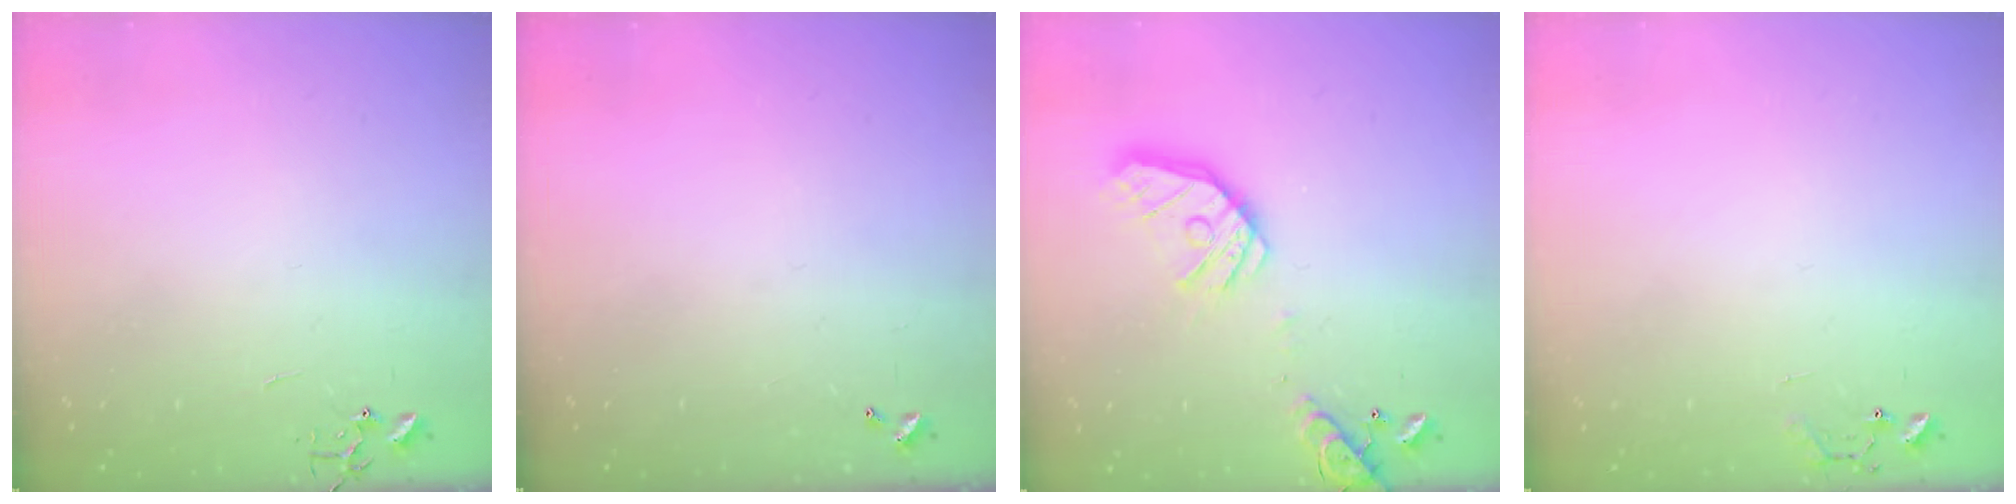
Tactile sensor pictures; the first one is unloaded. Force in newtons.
{"total": 0.0}
{"total": 16.9, "press": 16.7, "slide": 3.0}
{"total": 7.4, "press": 7.4, "slide": 0.6}